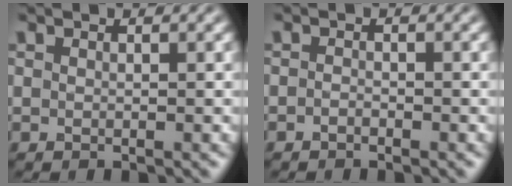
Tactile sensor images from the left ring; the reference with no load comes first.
{"total": 0.6, "force": [-0.5, 0.3, 0.3], "torque": [-0.005, -0.002, -0.009]}